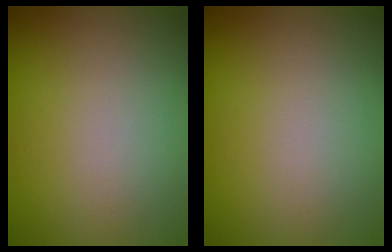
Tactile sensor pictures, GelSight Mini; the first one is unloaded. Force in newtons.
{"total": 0.0}